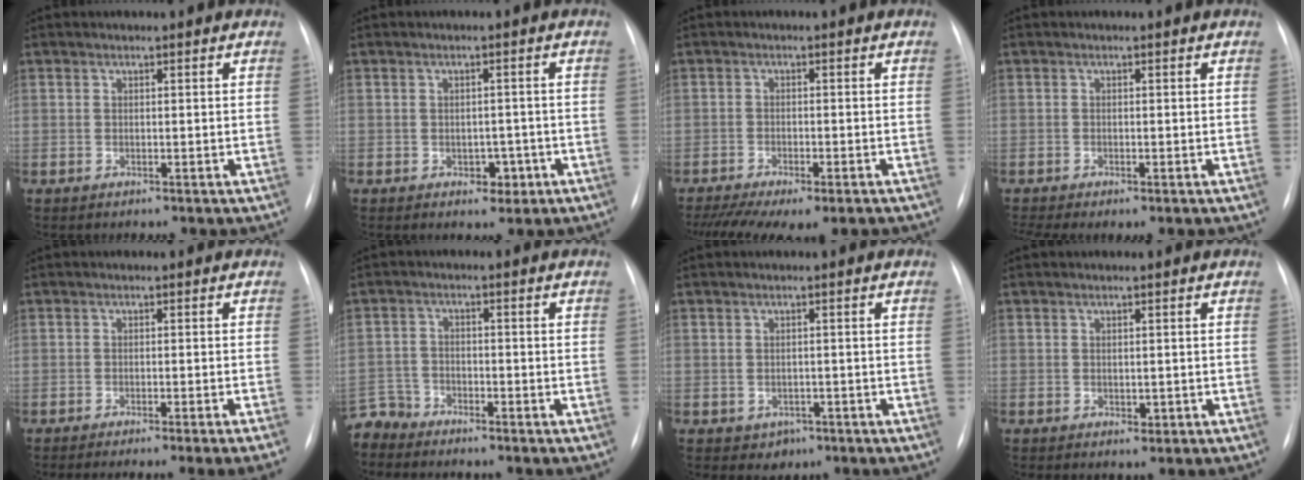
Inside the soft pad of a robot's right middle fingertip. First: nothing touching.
{"total": 2.9, "force": [-1.2, 2.1, 1.5], "torque": [-0.011, 0.004, -0.009]}
{"total": 13.0, "force": [-10.0, 3.8, 7.4], "torque": [-0.144, -0.015, -0.142]}
{"total": 3.7, "force": [-2.6, 1.0, 2.4], "torque": [-0.044, -0.008, -0.037]}
{"total": 8.6, "force": [-7.1, -1.7, 4.6], "torque": [-0.029, -0.016, -0.097]}
{"total": 4.5, "force": [-4.3, 1.1, -0.8], "torque": [0.024, -0.004, -0.084]}
{"total": 2.2, "force": [-1.0, 1.8, 0.5], "torque": [-0.005, 0.006, -0.007]}
{"total": 0.9, "force": [-0.2, 0.7, 0.6], "torque": [-0.006, -0.001, -0.001]}